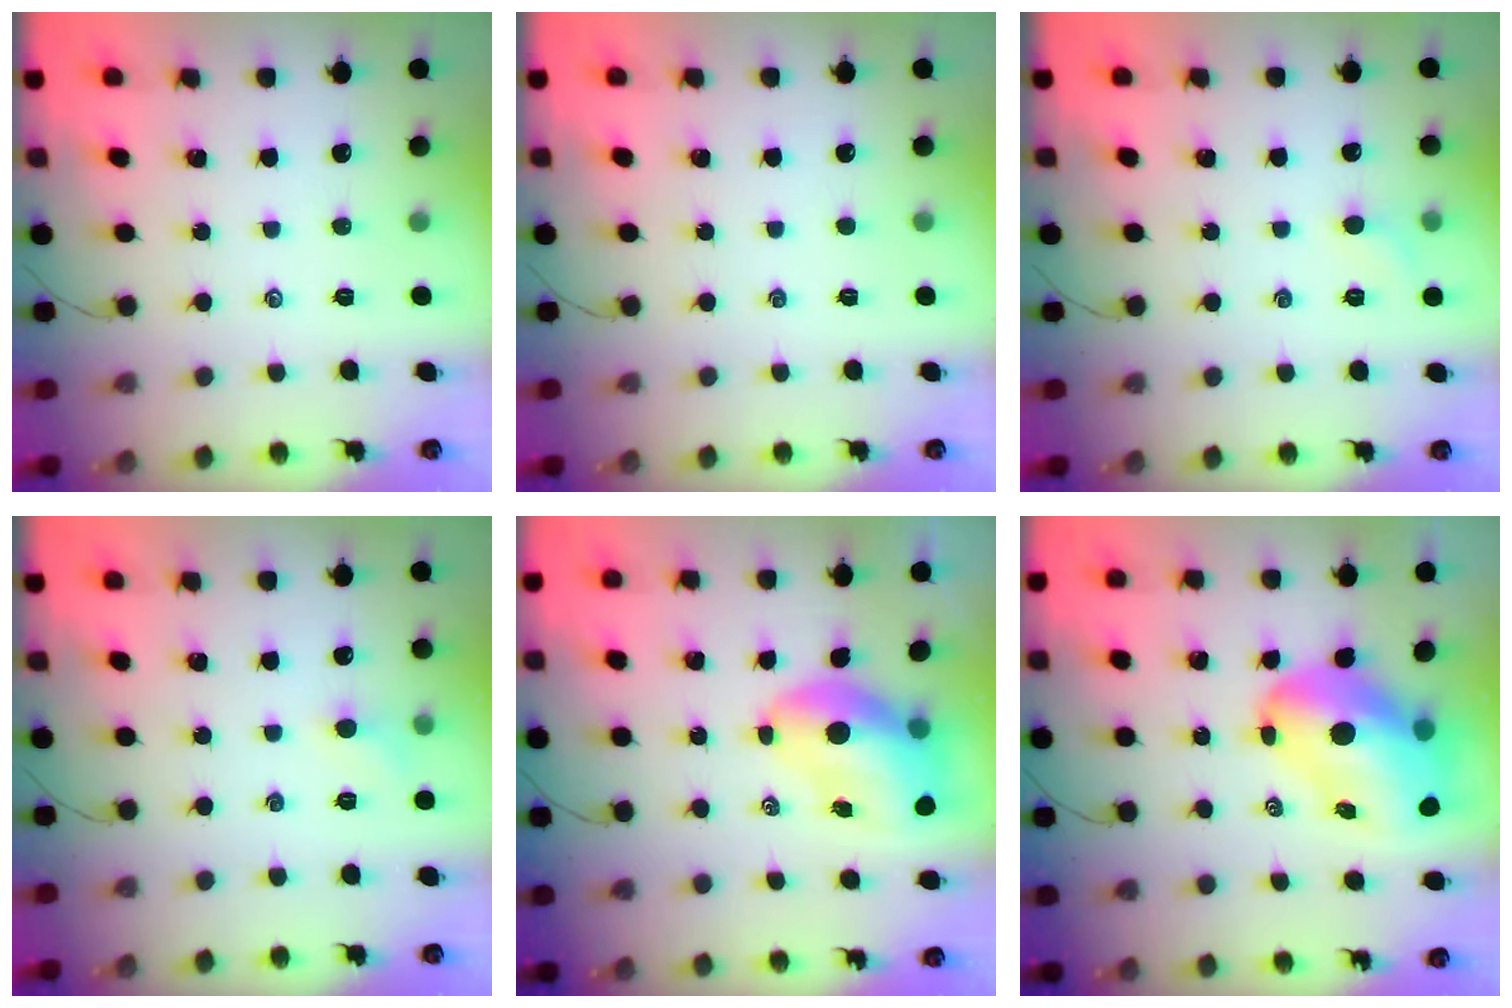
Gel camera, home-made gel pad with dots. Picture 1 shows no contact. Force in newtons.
{"total": 0.0}
{"total": 4.2, "press": 4.0, "slide": 1.2}
{"total": 5.0, "press": 4.7, "slide": 1.7}
{"total": 9.0, "press": 8.7, "slide": 2.4}
{"total": 15.9, "press": 15.2, "slide": 4.5}